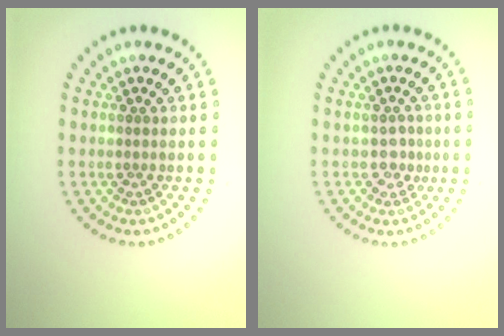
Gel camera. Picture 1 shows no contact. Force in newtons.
{"total": 1.3, "press": 1.2, "slide": 0.6}